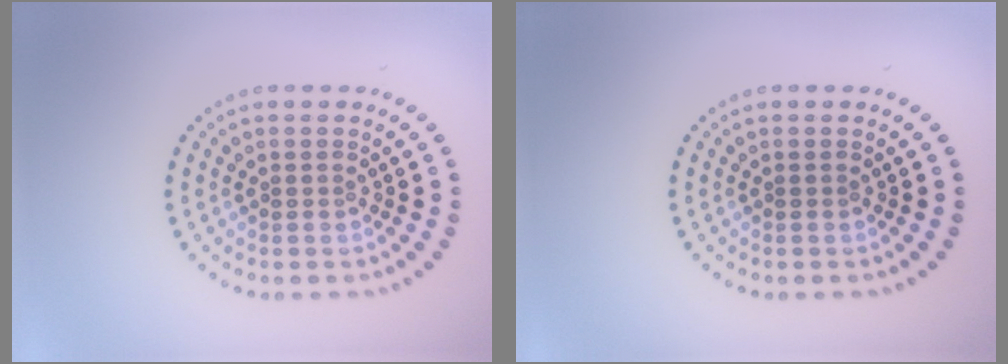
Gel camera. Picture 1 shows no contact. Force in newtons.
{"total": 0.0}